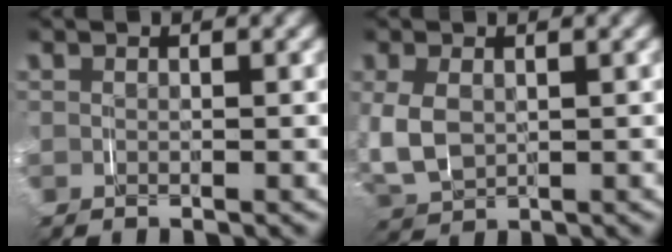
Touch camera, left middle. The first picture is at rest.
{"total": 5.2, "force": [0.1, 4.1, 3.1], "torque": [-0.098, -0.010, 0.011]}